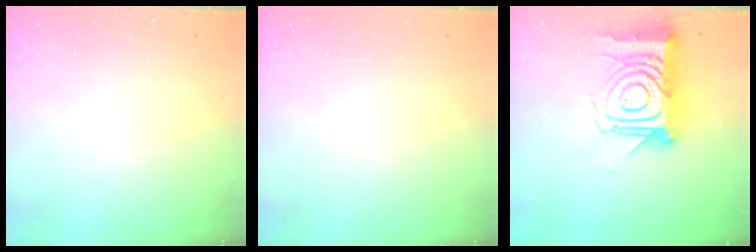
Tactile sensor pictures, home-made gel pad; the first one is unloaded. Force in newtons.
{"total": 1.7, "press": 1.7, "slide": 0.1}
{"total": 22.4, "press": 22.4, "slide": 1.7}